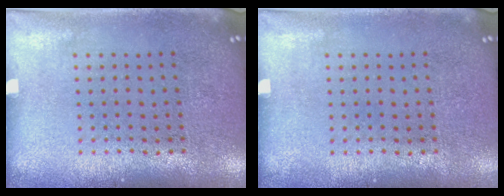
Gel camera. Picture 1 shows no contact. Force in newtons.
{"total": 0.0}